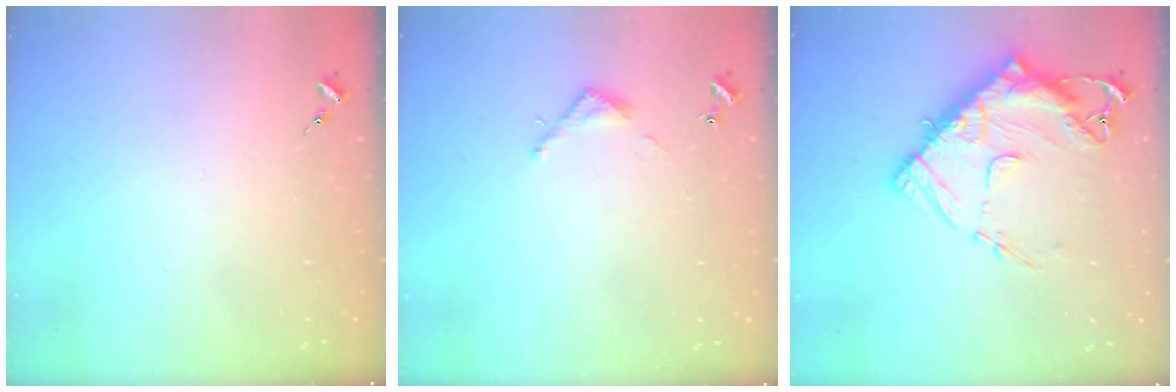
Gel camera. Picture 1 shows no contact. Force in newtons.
{"total": 3.2, "press": 3.2, "slide": 0.2}
{"total": 16.9, "press": 16.8, "slide": 1.6}